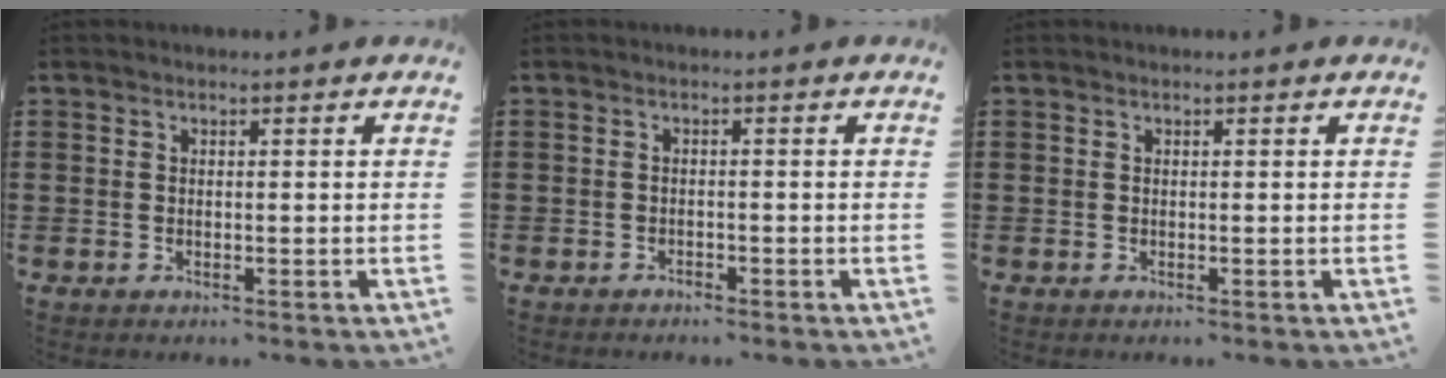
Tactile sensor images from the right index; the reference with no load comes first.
{"total": 1.1, "force": [-1.1, 0.1, -0.1], "torque": [-0.002, 0.001, -0.025]}
{"total": 0.0}